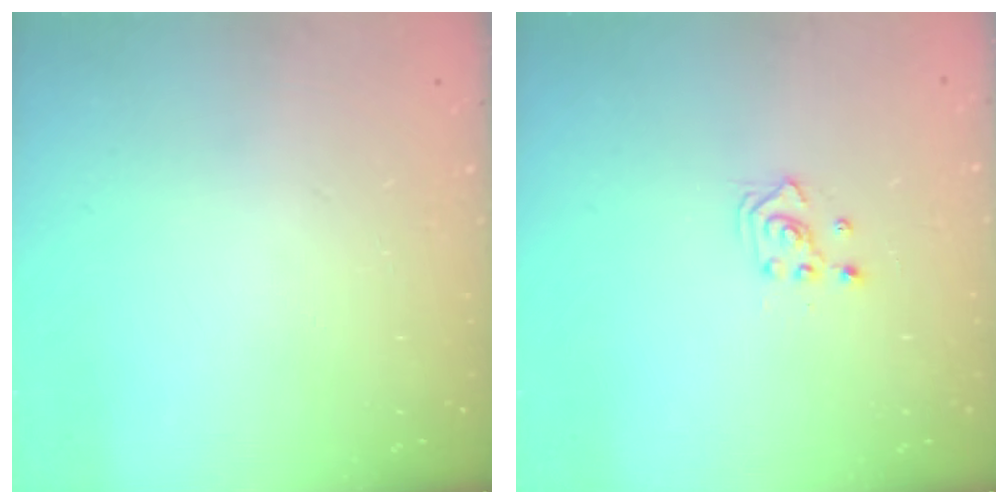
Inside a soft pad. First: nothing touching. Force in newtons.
{"total": 2.3, "press": 2.3, "slide": 0.3}